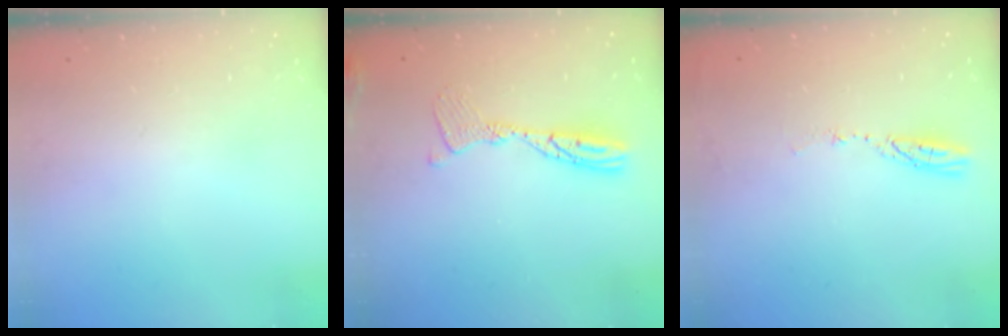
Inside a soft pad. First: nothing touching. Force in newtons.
{"total": 10.8, "press": 10.8, "slide": 1.0}
{"total": 3.8, "press": 3.8, "slide": 0.3}